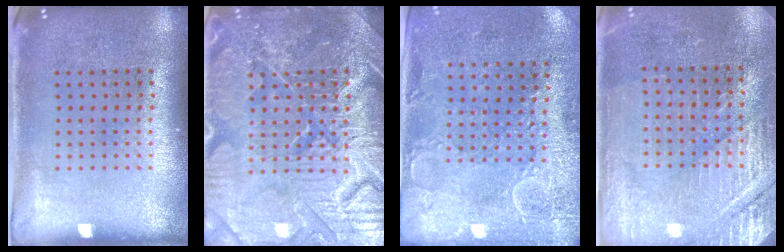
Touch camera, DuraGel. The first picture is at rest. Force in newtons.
{"total": 6.8, "press": 6.8, "slide": 0.8}
{"total": 2.8, "press": 2.5, "slide": 1.2}
{"total": 3.0, "press": 3.0, "slide": 0.3}